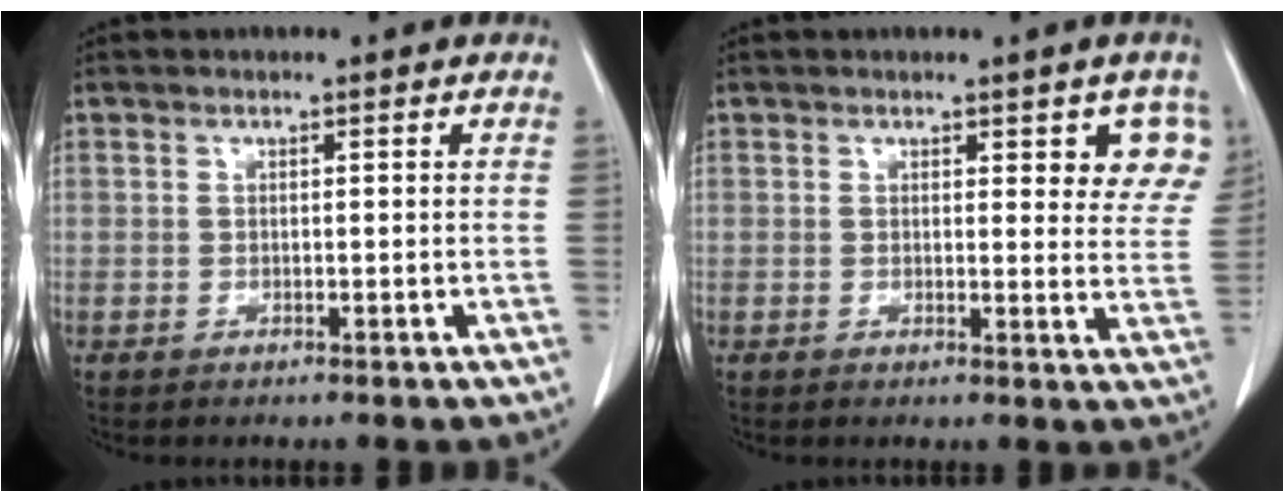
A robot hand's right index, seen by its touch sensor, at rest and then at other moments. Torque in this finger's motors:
{"motor_torque": [0.14, 0.10, 0.03, 0.02]}